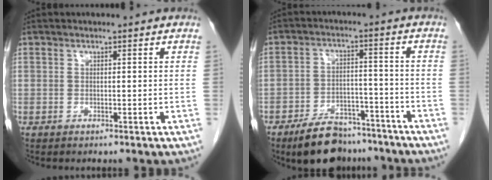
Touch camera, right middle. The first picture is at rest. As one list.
[{"total": 10.3, "force": [-8.4, 4.5, 4.0], "torque": [-0.058, 0.008, -0.135]}]